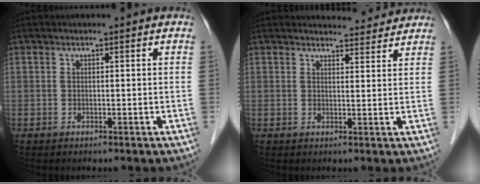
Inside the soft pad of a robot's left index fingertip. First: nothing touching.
{"total": 4.3, "force": [4.3, 0.9, 0.1], "torque": [-0.004, -0.002, 0.044]}